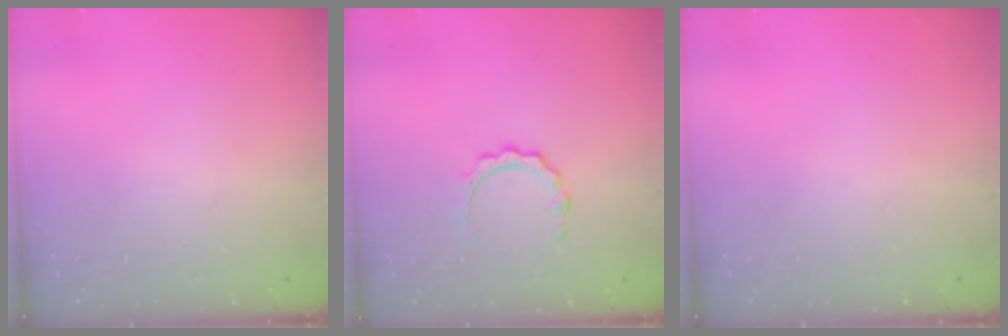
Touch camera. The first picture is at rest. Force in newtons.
{"total": 3.2, "press": 3.2, "slide": 0.3}
{"total": 0.0}